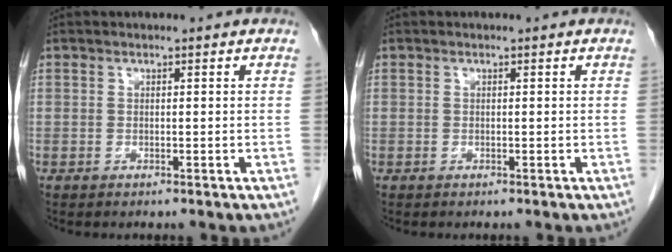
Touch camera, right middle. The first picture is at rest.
{"total": 0.0}